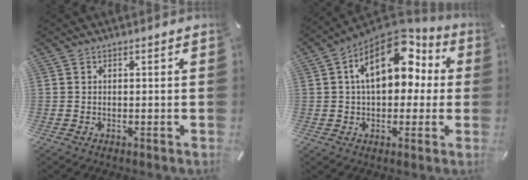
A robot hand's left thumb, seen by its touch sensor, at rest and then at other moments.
{"total": 17.8, "force": [5.3, 11.2, 12.8], "torque": [-0.201, -0.019, 0.089]}